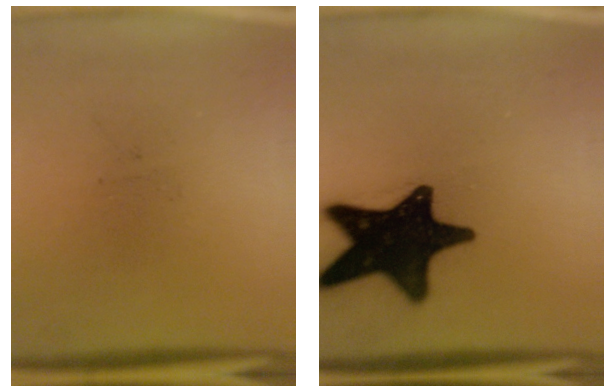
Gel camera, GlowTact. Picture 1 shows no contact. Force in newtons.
{"total": 18.8}